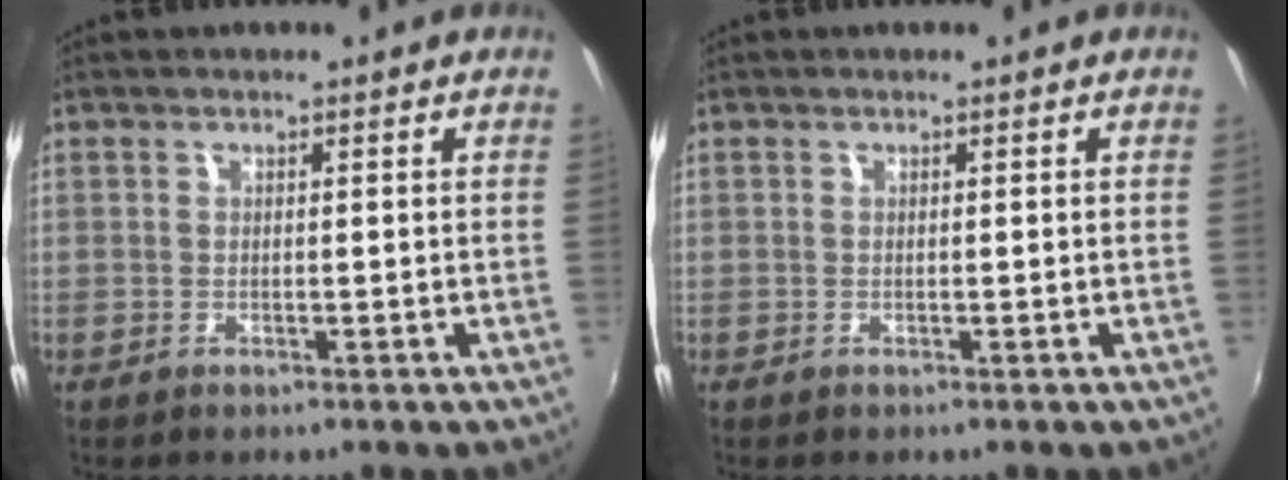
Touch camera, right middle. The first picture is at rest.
{"total": 0.0}